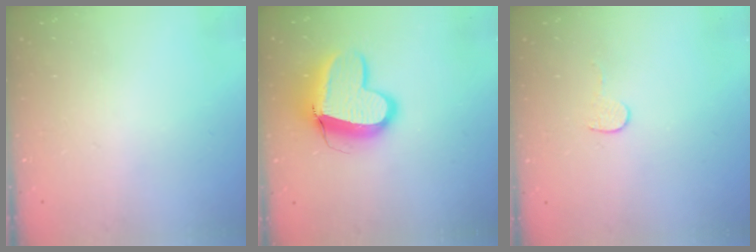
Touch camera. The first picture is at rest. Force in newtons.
{"total": 13.6, "press": 13.5, "slide": 1.7}
{"total": 4.7, "press": 4.7, "slide": 0.4}